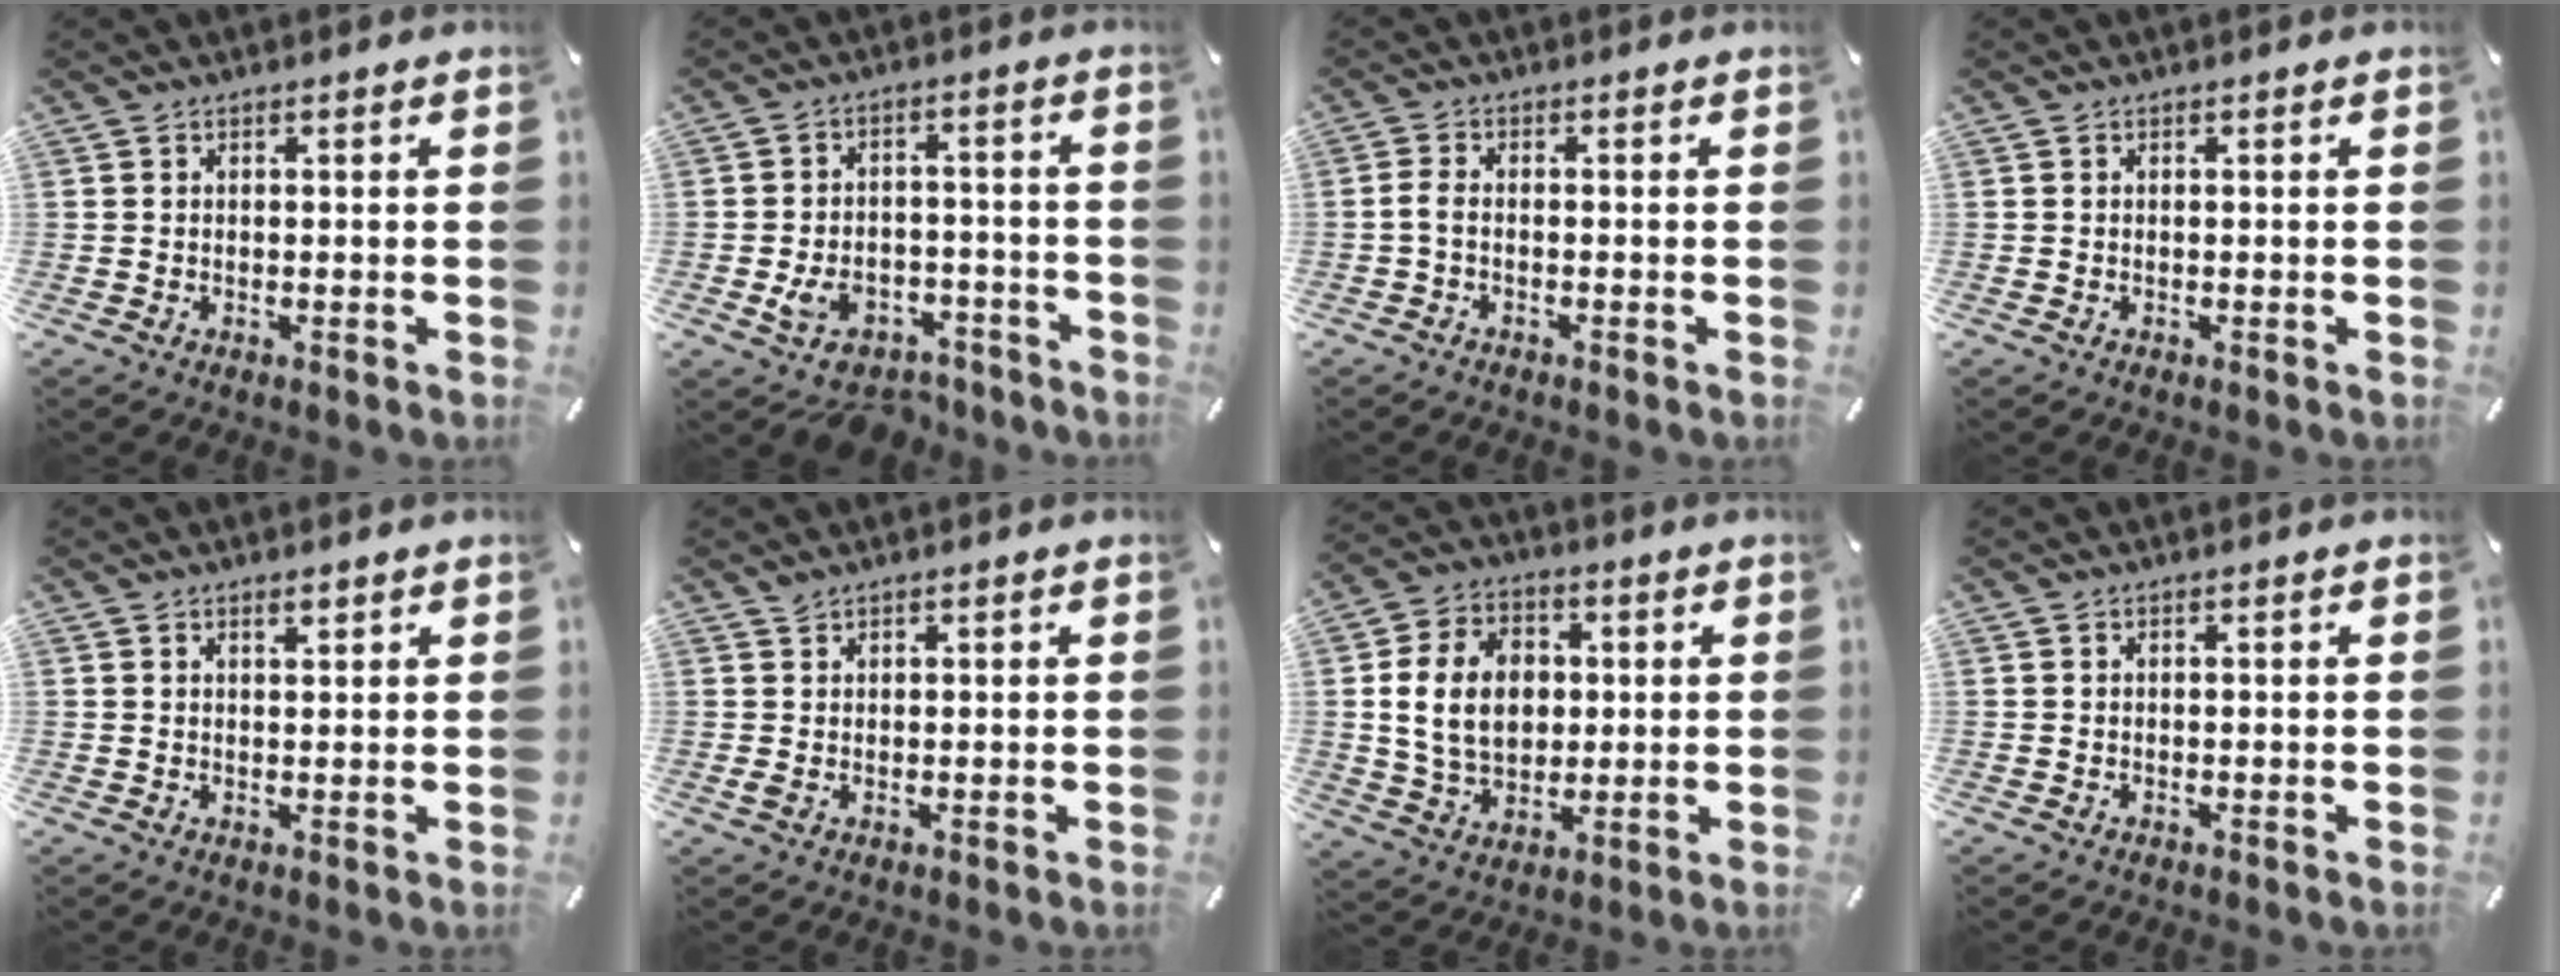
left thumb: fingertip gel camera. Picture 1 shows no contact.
{"total": 7.8, "force": [-4.2, 5.6, 3.5], "torque": [-0.052, 0.034, -0.071]}
{"total": 2.2, "force": [-1.0, 0.7, 1.8], "torque": [-0.040, 0.001, -0.020]}
{"total": 0.0}
{"total": 1.6, "force": [1.2, 0.6, 0.9], "torque": [-0.018, -0.001, 0.022]}
{"total": 1.0, "force": [0.8, 0.4, 0.5], "torque": [-0.012, -0.001, 0.015]}
{"total": 13.5, "force": [1.3, 10.6, 8.3], "torque": [-0.170, 0.017, 0.024]}
{"total": 0.0}